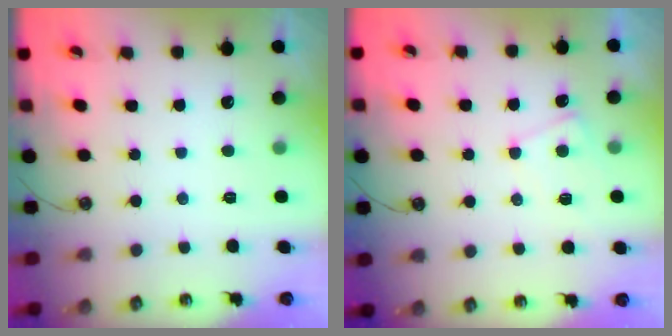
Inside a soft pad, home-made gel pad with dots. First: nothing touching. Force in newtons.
{"total": 1.6, "press": 1.6, "slide": 0.5}